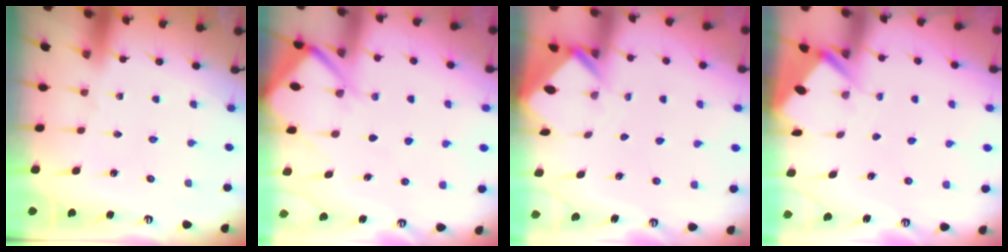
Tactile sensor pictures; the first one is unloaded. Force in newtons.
{"total": 8.5, "press": 8.5, "slide": 0.7}
{"total": 2.4, "press": 2.4, "slide": 0.2}
{"total": 2.9, "press": 2.9, "slide": 0.3}